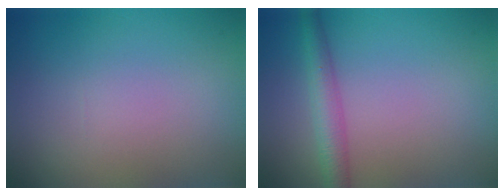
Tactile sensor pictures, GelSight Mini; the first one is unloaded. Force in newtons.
{"total": 3.2, "press": 3.2, "slide": 0.1}